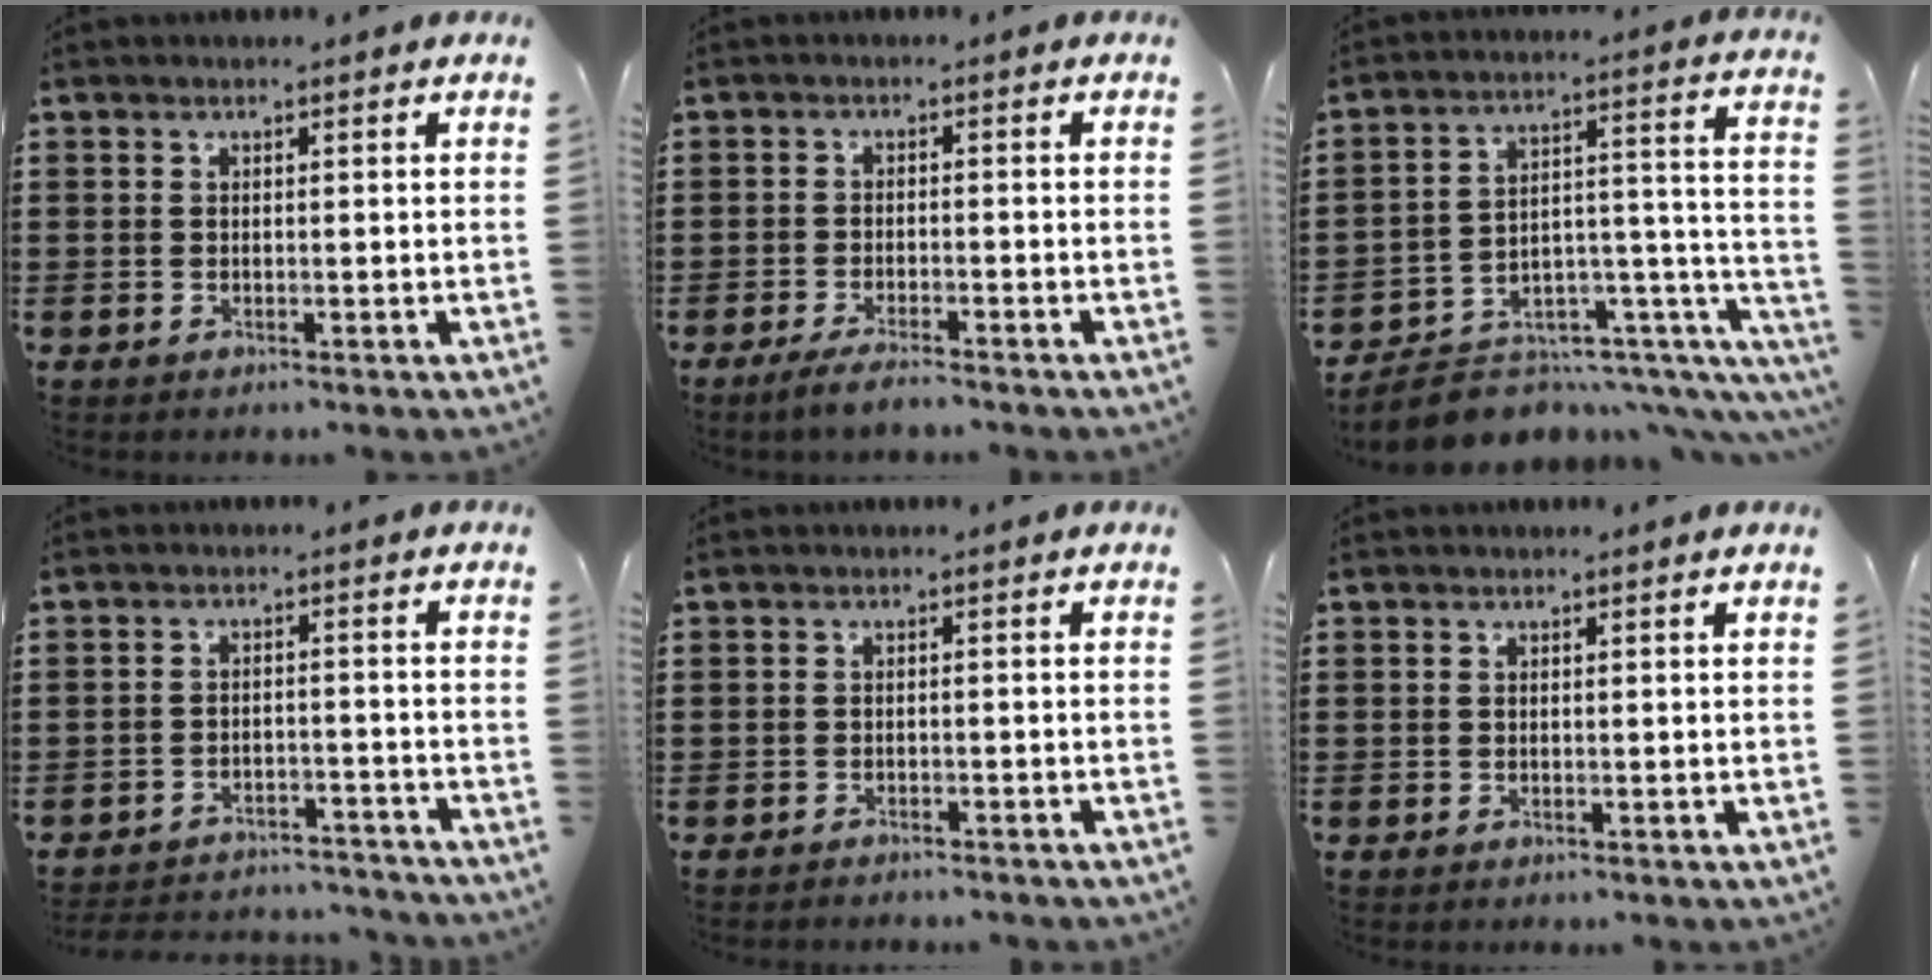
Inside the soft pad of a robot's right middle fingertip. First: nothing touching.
{"total": 2.6, "force": [-2.2, 0.1, 1.3], "torque": [-0.029, -0.003, -0.042]}
{"total": 7.3, "force": [-5.9, 3.1, 3.0], "torque": [-0.043, 0.002, -0.100]}
{"total": 3.6, "force": [-3.6, 0.2, -0.1], "torque": [-0.005, -0.001, -0.076]}
{"total": 1.1, "force": [-1.1, 0.0, -0.1], "torque": [-0.003, 0.001, -0.023]}
{"total": 0.0}